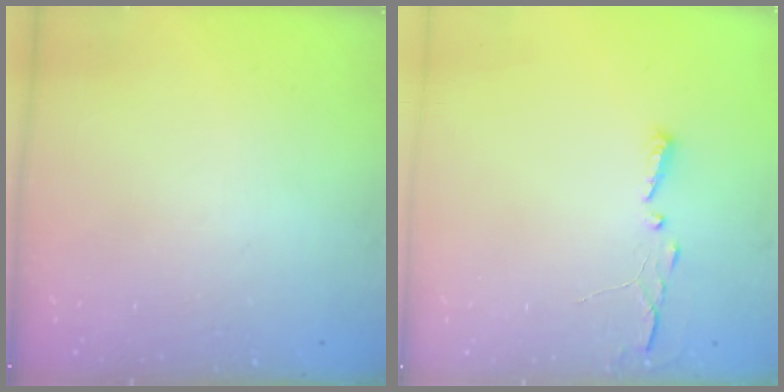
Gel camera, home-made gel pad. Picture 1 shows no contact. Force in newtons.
{"total": 2.9, "press": 2.9, "slide": 0.4}